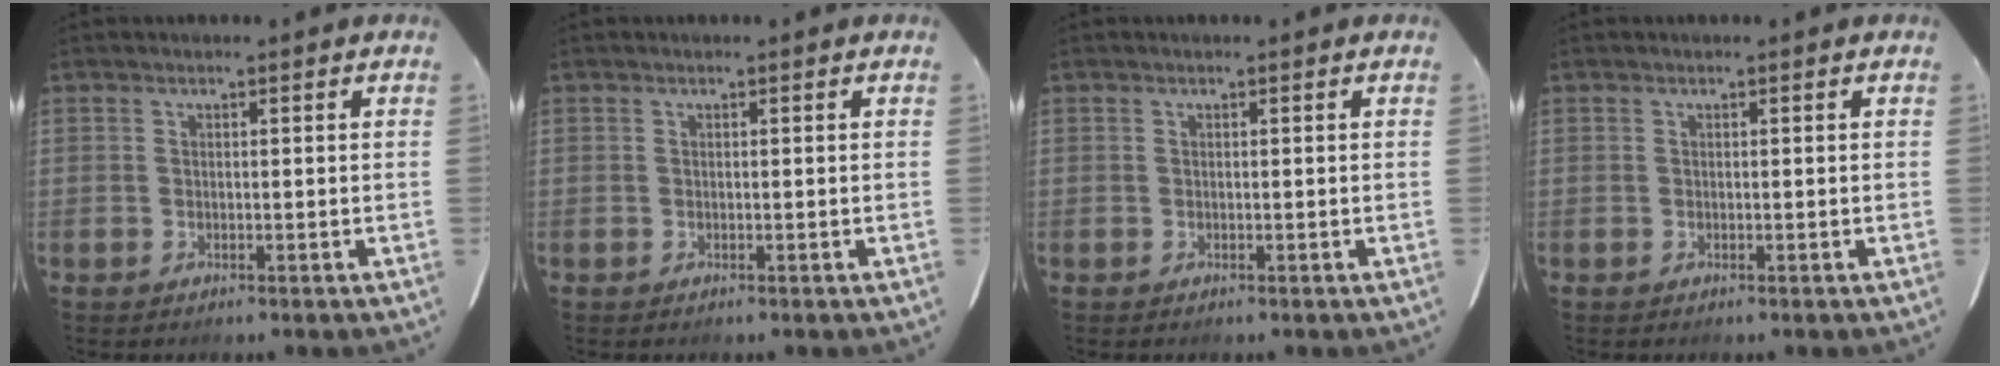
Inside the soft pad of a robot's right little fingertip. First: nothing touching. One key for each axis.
{"total": 0.0}
{"total": 0.0}
{"total": 0.0}